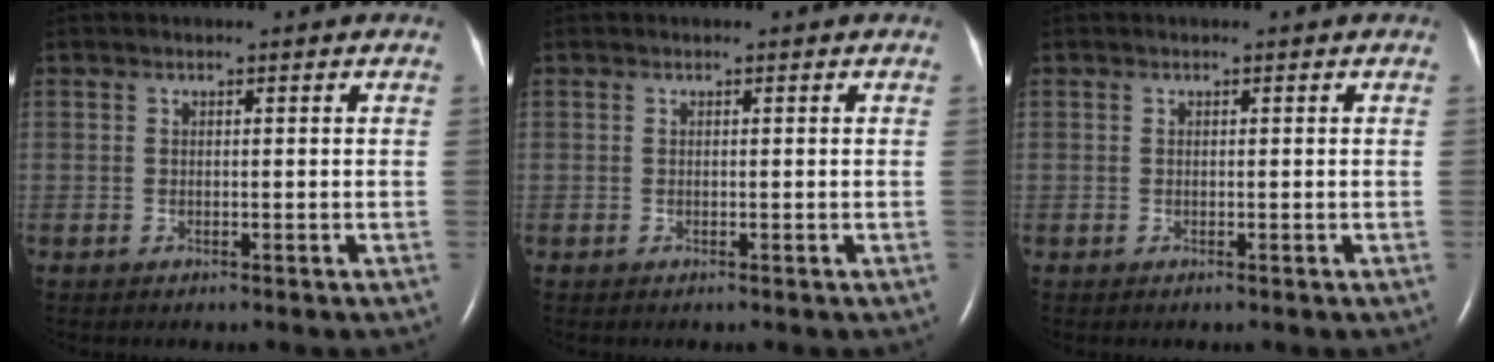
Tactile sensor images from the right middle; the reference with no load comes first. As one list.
[{"total": 0.0}, {"total": 0.0}]